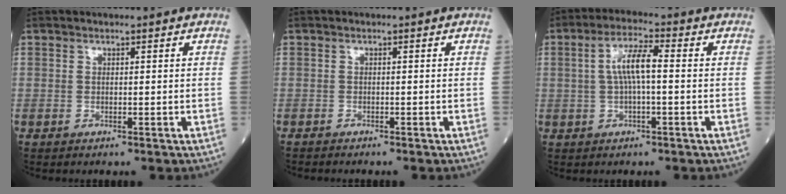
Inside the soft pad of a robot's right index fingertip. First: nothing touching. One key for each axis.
{"total": 1.1, "fx": -1.1, "fy": 0.1, "fz": 0.3, "tx": -0.007, "ty": -0.002, "tz": -0.018}
{"total": 5.8, "fx": 0.3, "fy": 1.0, "fz": 5.7, "tx": -0.113, "ty": 0.016, "tz": 0.004}